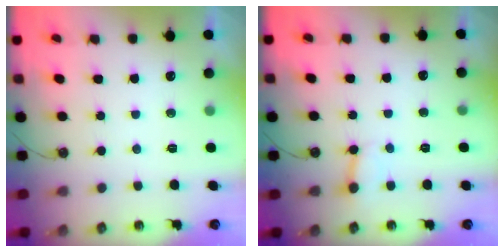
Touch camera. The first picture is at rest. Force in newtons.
{"total": 2.6, "press": 2.6, "slide": 0.1}